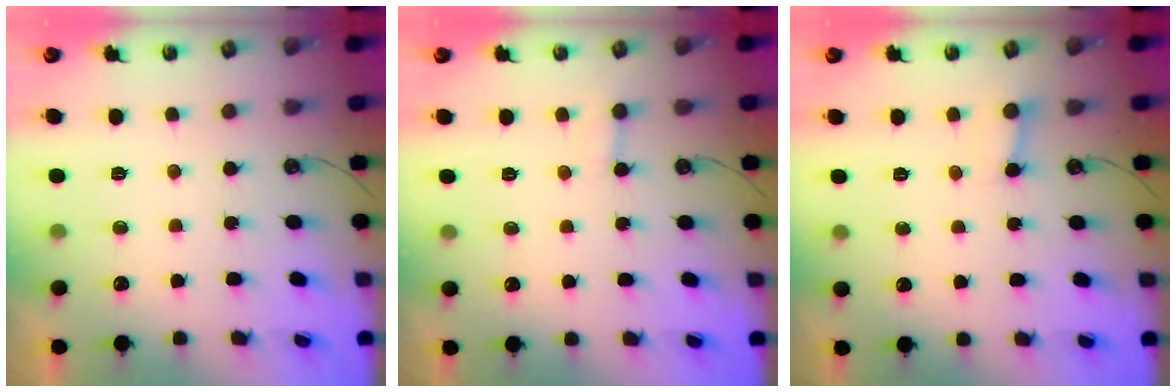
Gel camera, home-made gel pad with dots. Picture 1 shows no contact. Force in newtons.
{"total": 3.5, "press": 3.5, "slide": 0.3}
{"total": 2.5, "press": 2.4, "slide": 0.4}